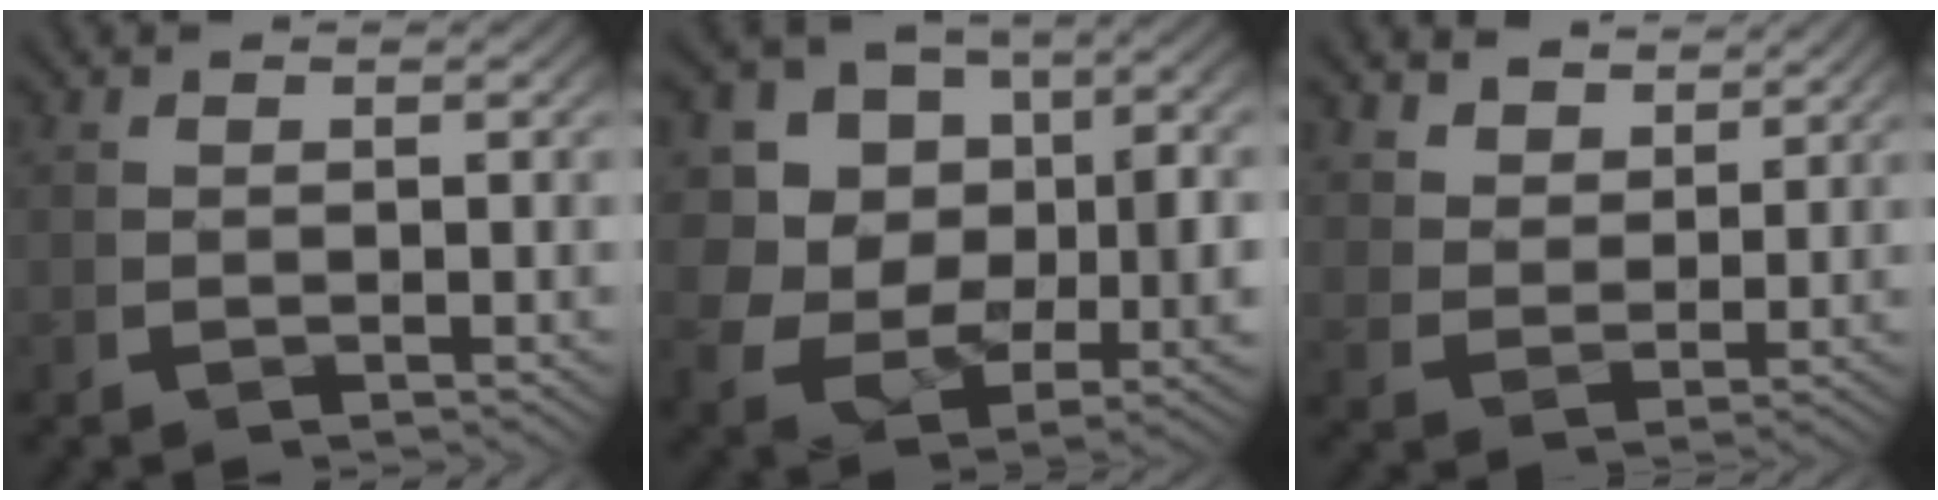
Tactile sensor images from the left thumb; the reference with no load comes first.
{"total": 12.2, "force": [0.1, 9.6, 7.6], "torque": [-0.182, -0.052, 0.014]}
{"total": 4.2, "force": [3.7, 1.5, 1.2], "torque": [-0.019, -0.004, 0.073]}